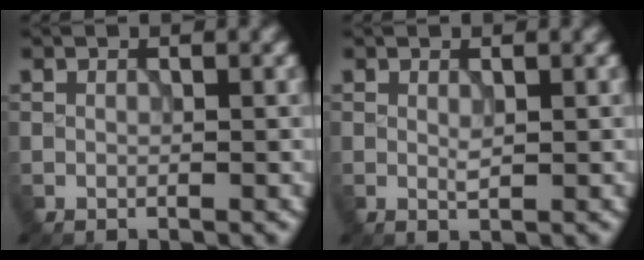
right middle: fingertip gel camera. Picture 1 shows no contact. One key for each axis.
{"total": 0.7, "fx": 0.2, "fy": 0.2, "fz": 0.6, "tx": -0.014, "ty": -0.002, "tz": 0.005}